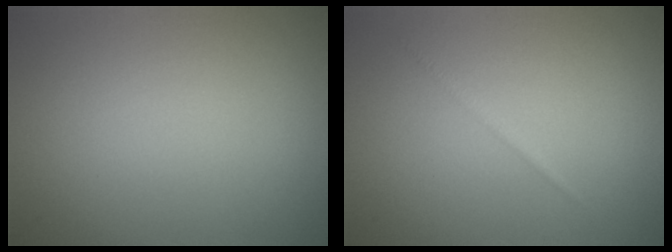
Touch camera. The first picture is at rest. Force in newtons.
{"total": 0.6, "press": 0.6, "slide": 0.1}